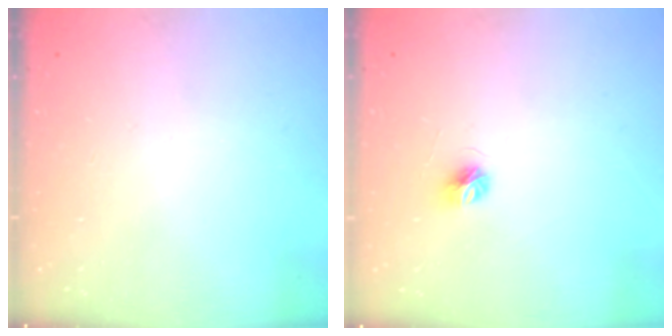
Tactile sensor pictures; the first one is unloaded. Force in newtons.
{"total": 4.5, "press": 4.5, "slide": 0.4}